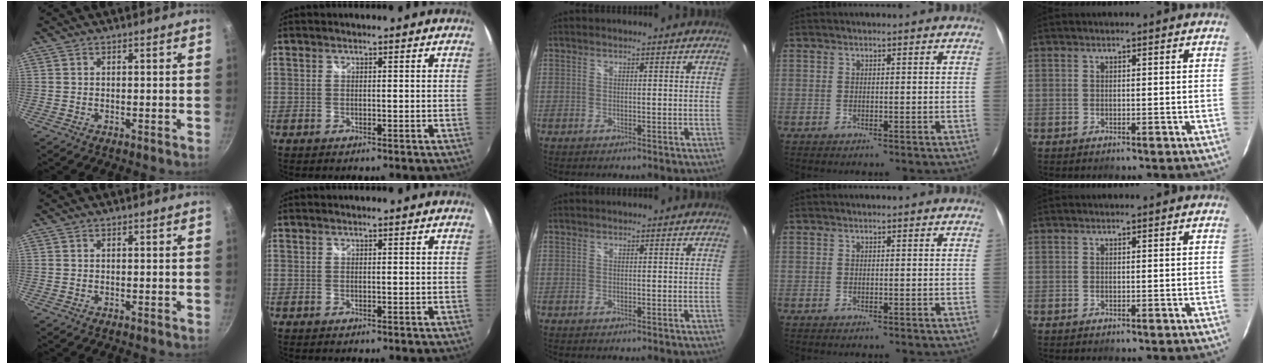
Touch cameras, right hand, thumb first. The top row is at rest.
{}